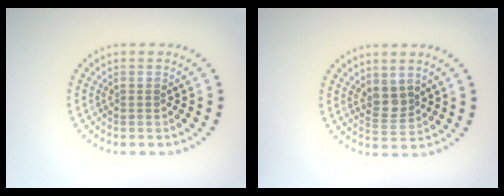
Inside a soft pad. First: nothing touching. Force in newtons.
{"total": 2.2, "press": 1.9, "slide": 1.1}